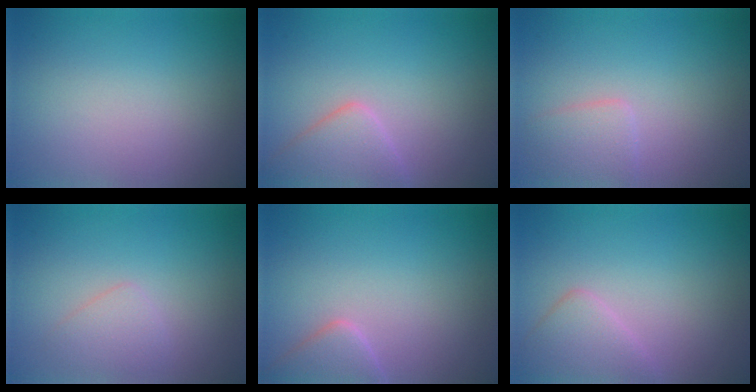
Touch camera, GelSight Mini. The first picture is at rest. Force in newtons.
{"total": 3.3, "press": 3.3, "slide": 0.1}
{"total": 2.1, "press": 2.1, "slide": 0.1}
{"total": 1.6, "press": 1.6, "slide": 0.1}
{"total": 2.7, "press": 2.7, "slide": 0.2}
{"total": 2.7, "press": 2.7, "slide": 0.1}